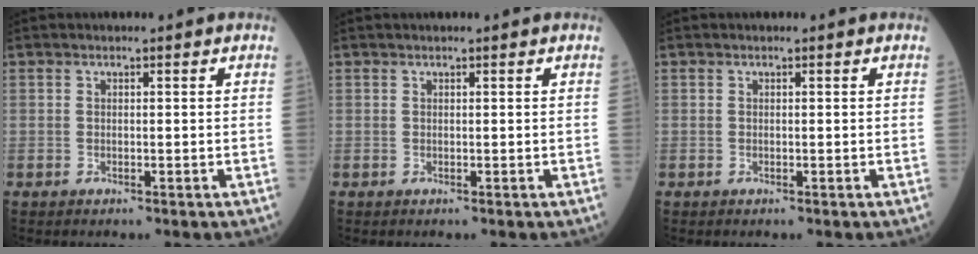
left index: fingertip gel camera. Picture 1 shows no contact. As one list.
[{"total": 1.4, "force": [1.3, 0.1, 0.7], "torque": [0.000, 0.019, 0.019]}, {"total": 0.0}]